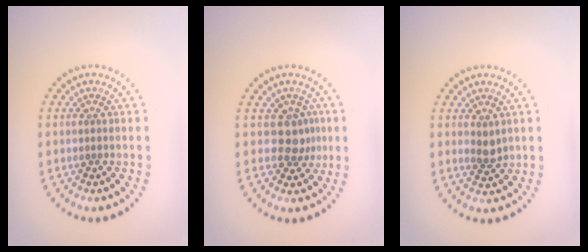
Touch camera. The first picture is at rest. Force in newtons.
{"total": 2.3, "press": 1.8, "slide": 1.3}
{"total": 1.3, "press": 1.3, "slide": 0.5}